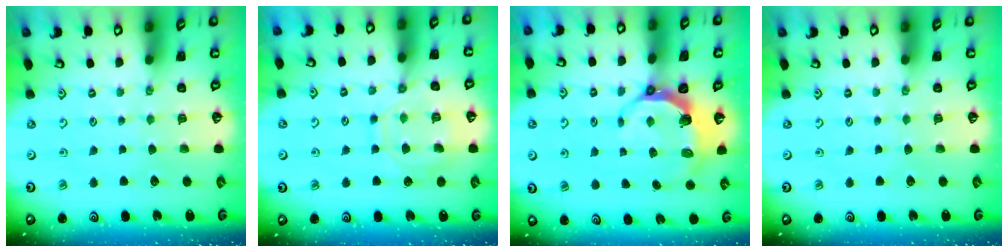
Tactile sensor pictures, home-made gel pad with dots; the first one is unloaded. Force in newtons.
{"total": 11.2, "press": 11.2, "slide": 1.0}
{"total": 6.9, "press": 5.9, "slide": 3.6}
{"total": 0.0}